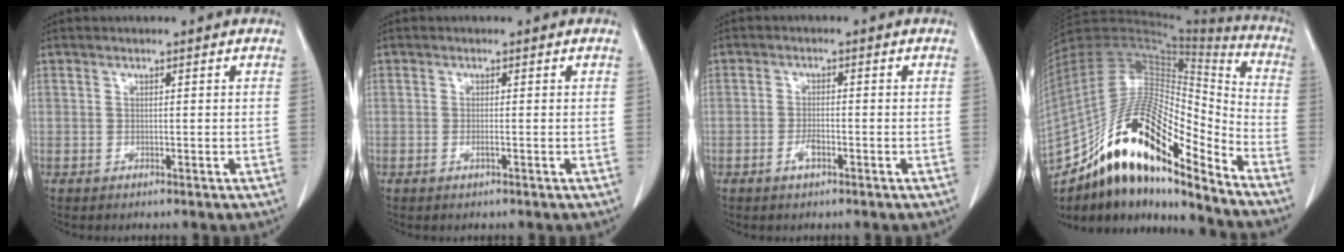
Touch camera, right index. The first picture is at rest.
{"total": 0.7, "force": [-0.2, 0.0, 0.7], "torque": [-0.012, 0.001, -0.002]}
{"total": 2.2, "force": [-1.1, 0.7, 1.8], "torque": [-0.032, 0.003, -0.018]}
{"total": 23.0, "force": [-14.5, 6.2, 16.7], "torque": [-0.317, 0.019, -0.250]}